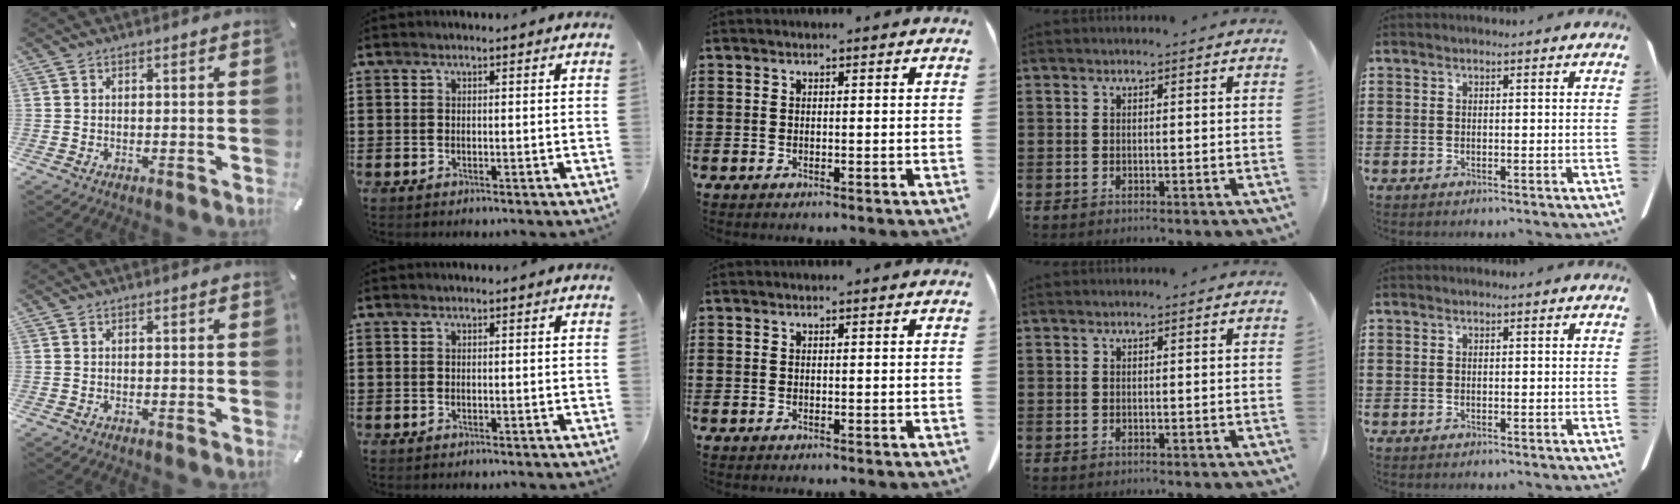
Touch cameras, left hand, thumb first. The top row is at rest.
{}